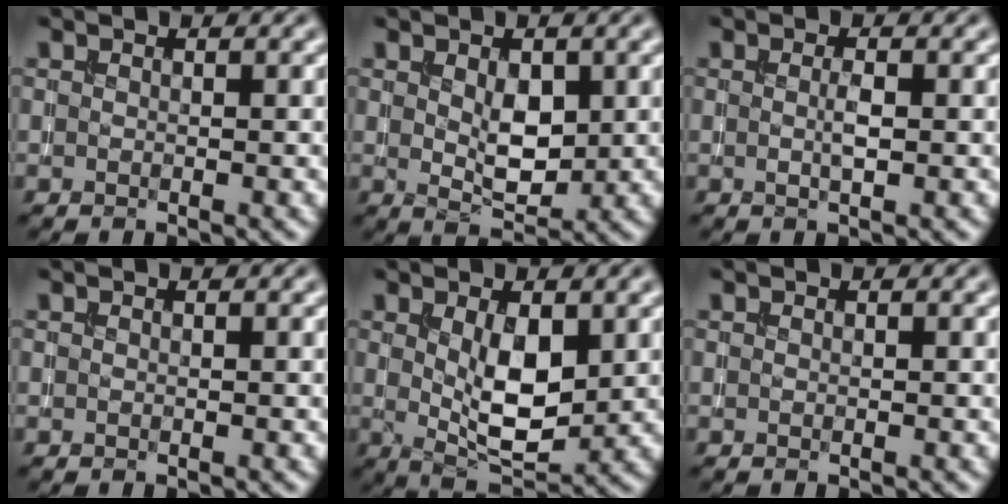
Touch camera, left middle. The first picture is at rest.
{"total": 3.0, "force": [0.5, 1.6, 2.4], "torque": [-0.046, -0.006, 0.016]}
{"total": 1.2, "force": [-0.1, 0.1, 1.2], "torque": [-0.022, 0.001, -0.001]}
{"total": 0.0}
{"total": 5.2, "force": [0.6, 2.1, 4.7], "torque": [-0.084, -0.007, 0.019]}
{"total": 0.0}